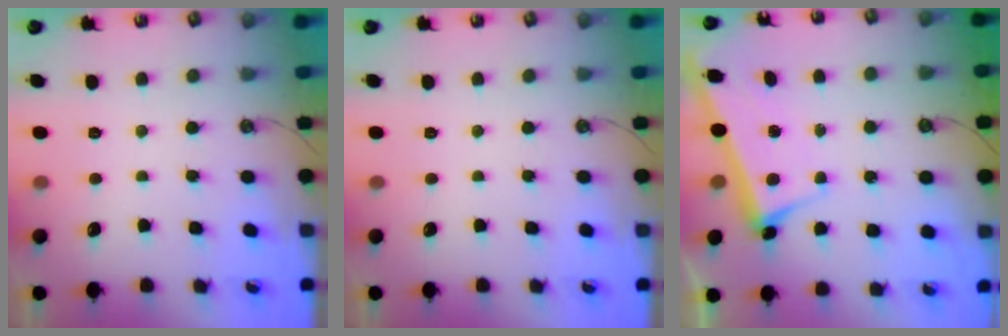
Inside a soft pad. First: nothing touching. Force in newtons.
{"total": 0.0}
{"total": 3.3, "press": 3.2, "slide": 0.9}